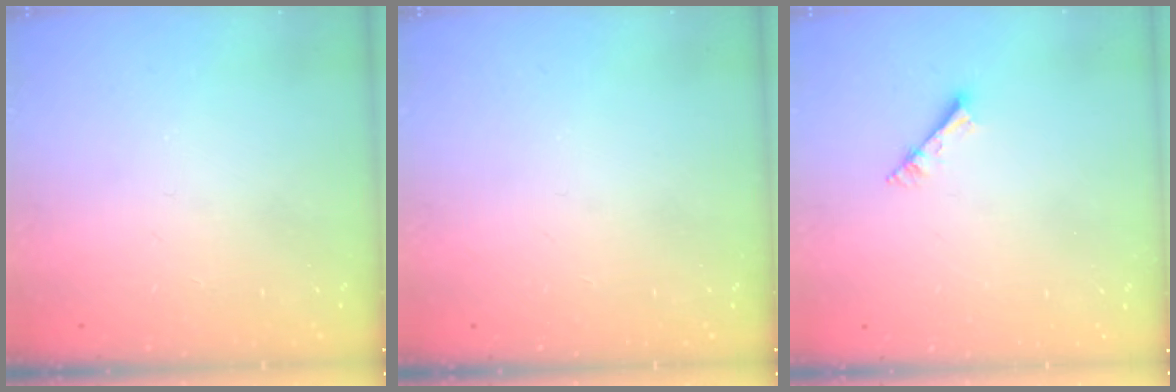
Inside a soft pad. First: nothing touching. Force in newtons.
{"total": 0.0}
{"total": 2.7, "press": 2.7, "slide": 0.3}